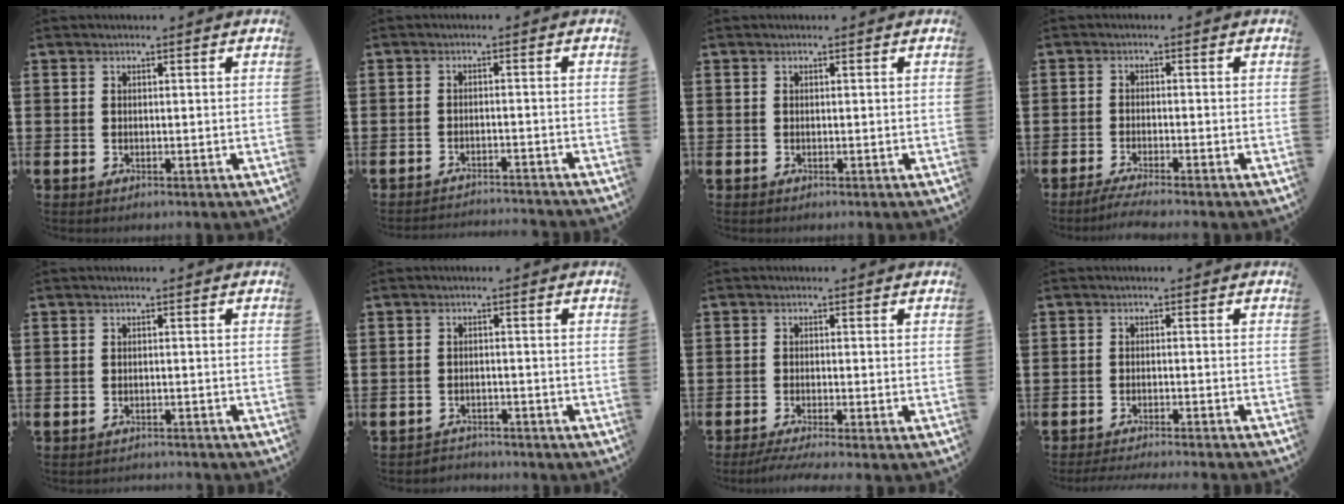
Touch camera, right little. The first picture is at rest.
{"total": 2.0, "force": [-2.0, -0.2, -0.1], "torque": [-0.002, 0.004, -0.043]}
{"total": 0.0}
{"total": 2.3, "force": [-1.8, -0.1, 1.5], "torque": [-0.023, -0.003, -0.031]}
{"total": 0.9, "force": [-0.9, -0.1, -0.1], "torque": [0.000, 0.002, -0.020]}
{"total": 1.6, "force": [-1.6, 0.2, -0.3], "torque": [-0.001, 0.003, -0.037]}
{"total": 1.8, "force": [-1.3, 0.0, 1.3], "torque": [-0.021, -0.001, -0.023]}
{"total": 1.9, "force": [-1.8, -0.3, 0.5], "torque": [-0.006, 0.002, -0.036]}